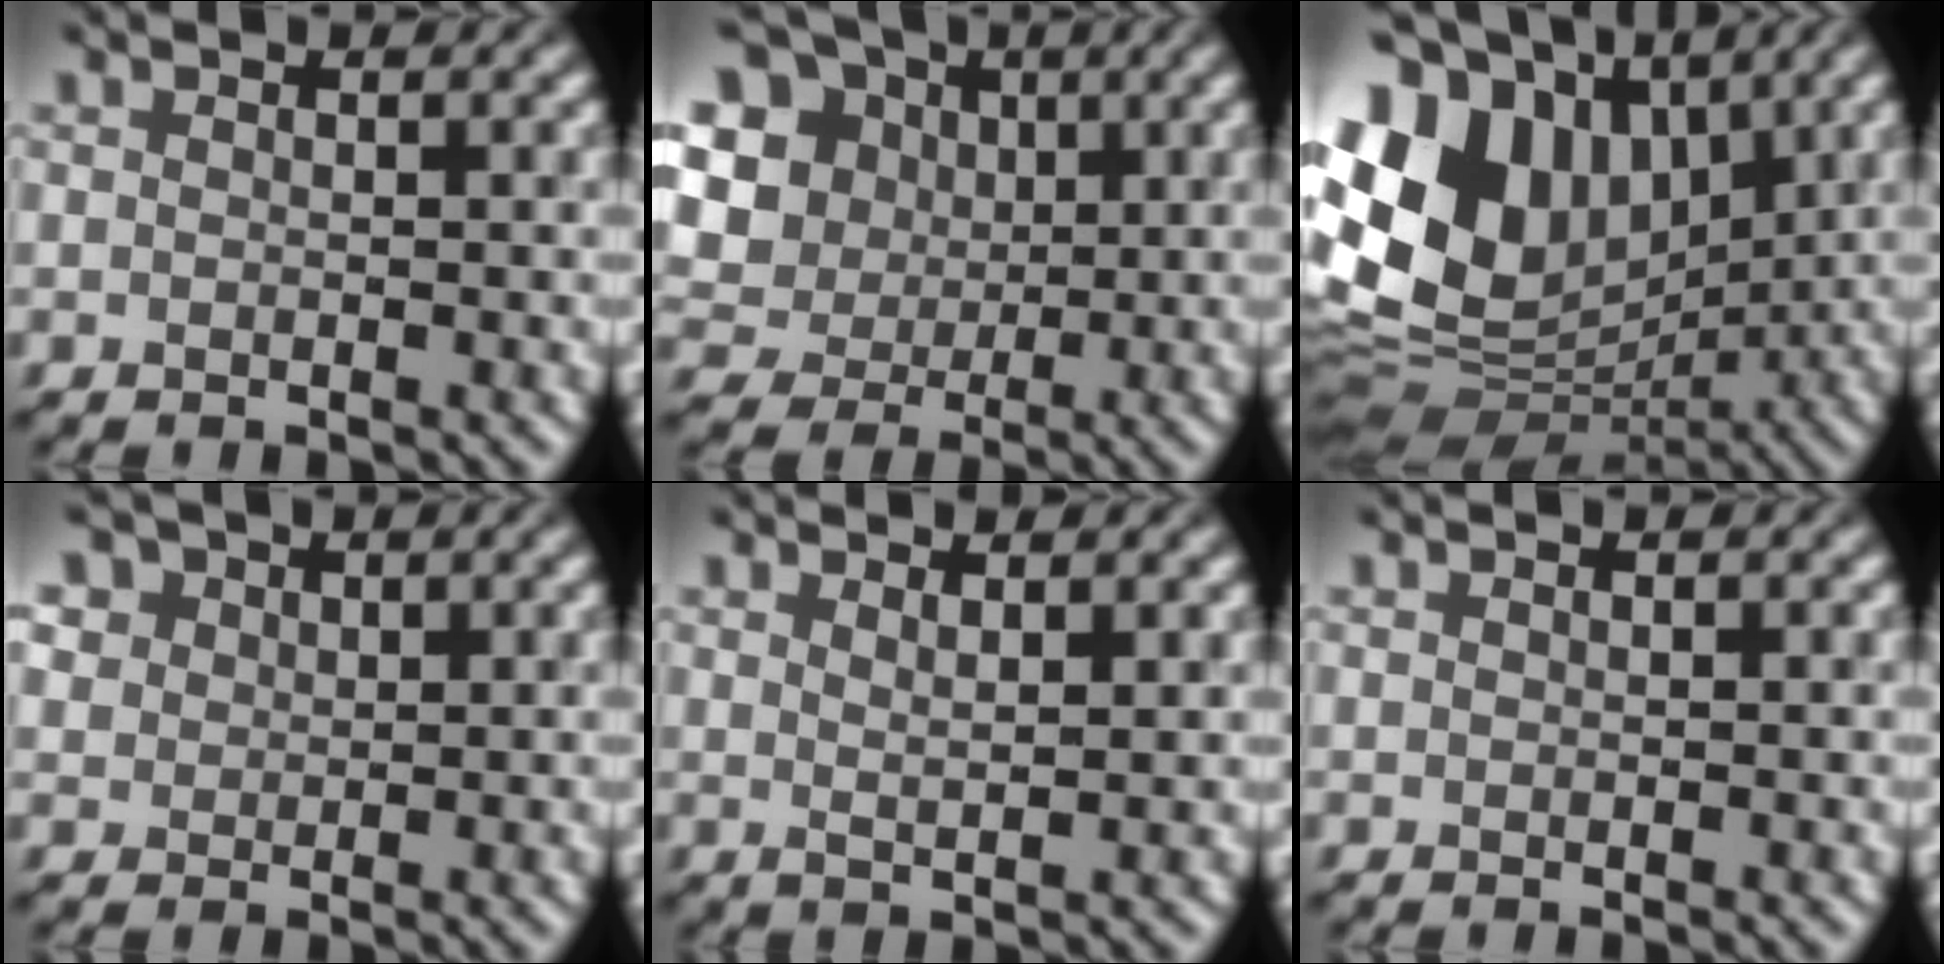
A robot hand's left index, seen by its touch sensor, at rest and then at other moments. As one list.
[{"total": 13.7, "force": [4.4, 11.7, 5.5], "torque": [-0.162, 0.030, 0.076]}, {"total": 13.7, "force": [3.1, 10.2, 8.7], "torque": [-0.197, 0.019, 0.047]}, {"total": 5.1, "force": [2.8, 3.9, 1.8], "torque": [-0.046, 0.013, 0.042]}, {"total": 1.8, "force": [1.2, 0.3, 1.3], "torque": [-0.013, 0.002, 0.017]}, {"total": 0.0}]